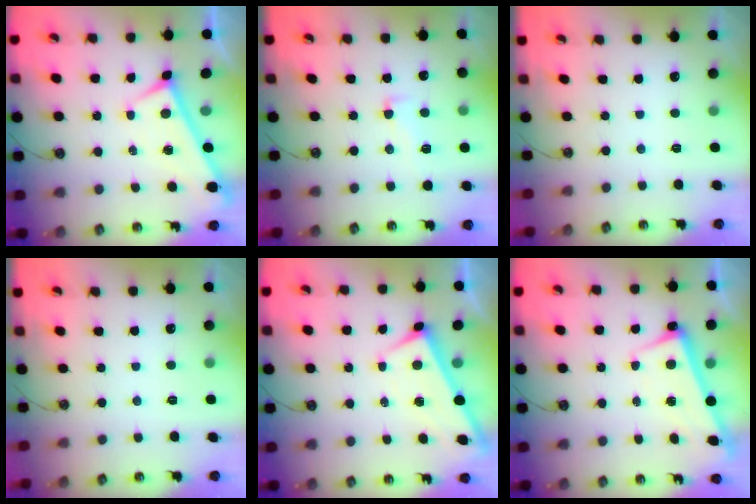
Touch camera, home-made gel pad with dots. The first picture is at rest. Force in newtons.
{"total": 1.5, "press": 0.7, "slide": 1.3}
{"total": 0.0}
{"total": 0.0}
{"total": 1.7, "press": 1.7, "slide": 0.1}
{"total": 2.7, "press": 2.6, "slide": 0.5}